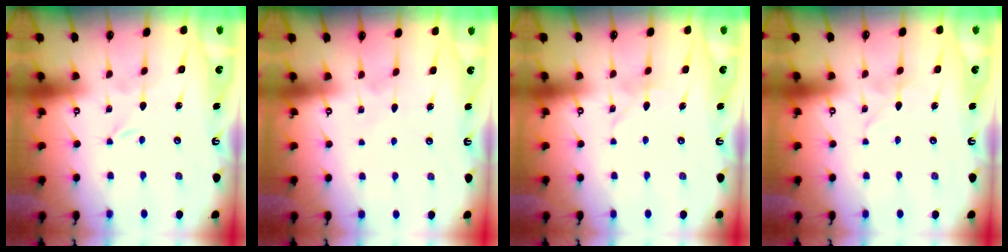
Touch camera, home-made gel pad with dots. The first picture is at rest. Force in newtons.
{"total": 3.9, "press": 3.9, "slide": 0.4}
{"total": 4.3, "press": 4.3, "slide": 0.4}
{"total": 2.5, "press": 2.5, "slide": 0.2}